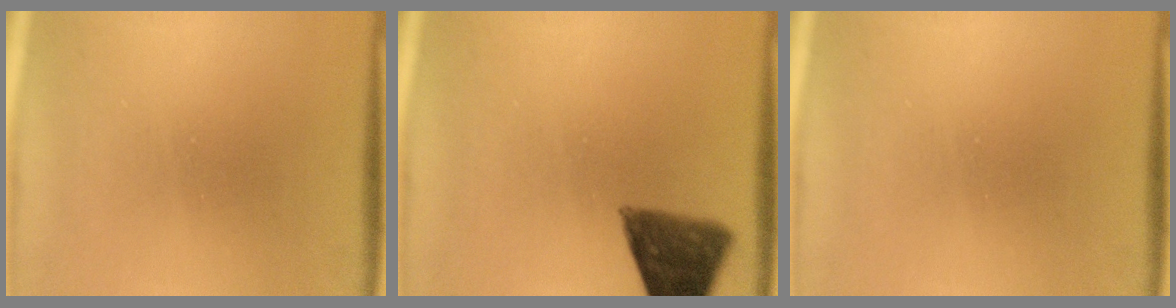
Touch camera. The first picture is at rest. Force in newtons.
{"total": 8.6}
{"total": 0.0}